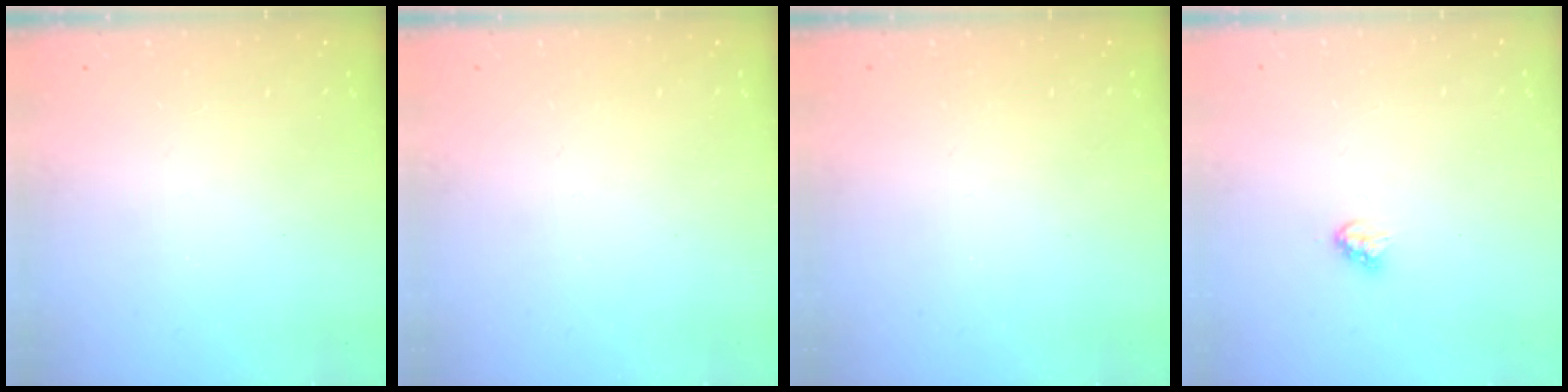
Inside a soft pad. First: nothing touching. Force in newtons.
{"total": 0.0}
{"total": 0.0}
{"total": 3.2, "press": 3.1, "slide": 0.7}